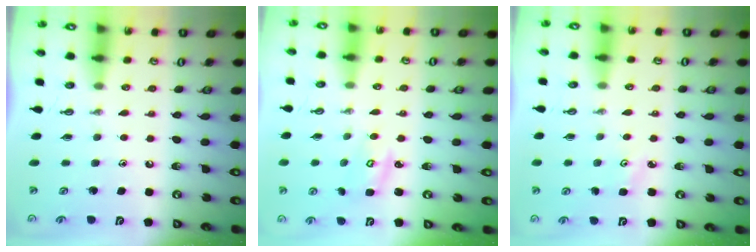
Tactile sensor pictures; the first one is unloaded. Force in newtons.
{"total": 2.7, "press": 2.7, "slide": 0.1}
{"total": 3.1, "press": 3.1, "slide": 0.5}